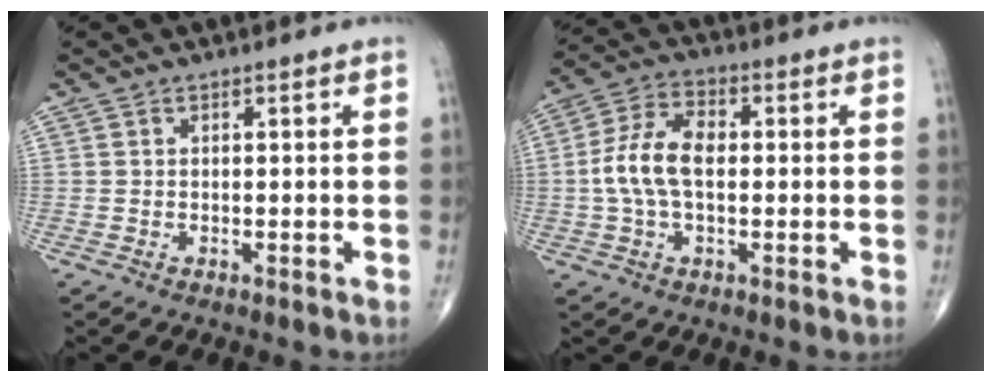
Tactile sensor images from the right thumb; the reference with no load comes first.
{"total": 9.8, "force": [-0.1, 5.4, 8.1], "torque": [-0.168, 0.023, -0.006]}